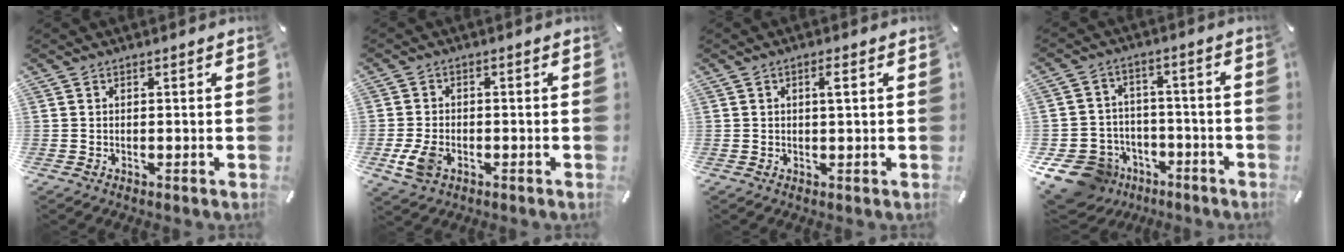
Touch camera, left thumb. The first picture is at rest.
{"total": 6.0, "force": [-2.0, 4.1, 3.8], "torque": [-0.094, 0.003, -0.039]}
{"total": 2.0, "force": [0.6, 0.5, 1.9], "torque": [-0.031, 0.001, 0.007]}
{"total": 12.1, "force": [-6.8, 9.3, 3.9], "torque": [-0.095, 0.046, -0.115]}